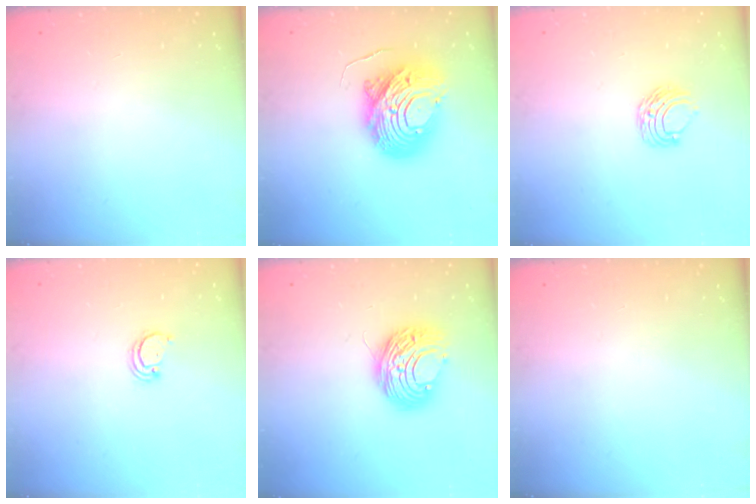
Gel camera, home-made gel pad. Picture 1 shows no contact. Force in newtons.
{"total": 14.3, "press": 14.3, "slide": 1.4}
{"total": 6.3, "press": 6.2, "slide": 0.6}
{"total": 2.2, "press": 2.2, "slide": 0.2}
{"total": 10.0, "press": 10.0, "slide": 0.9}
{"total": 0.0}